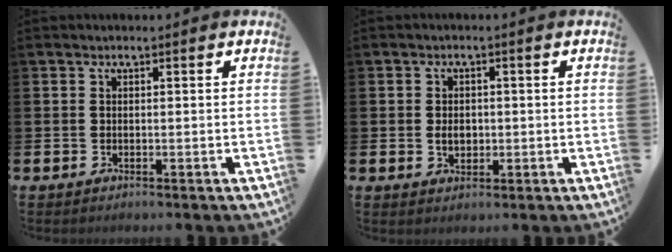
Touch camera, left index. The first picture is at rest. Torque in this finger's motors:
{"motor_torque": [0.43, -0.22, 0.04, 0.02]}